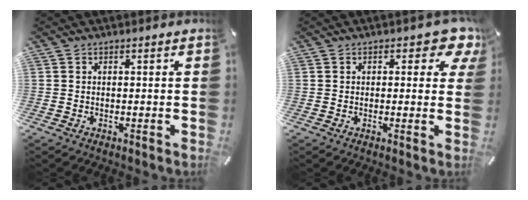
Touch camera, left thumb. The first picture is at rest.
{"total": 5.0, "force": [2.4, 2.7, 3.4], "torque": [-0.035, -0.006, 0.033]}